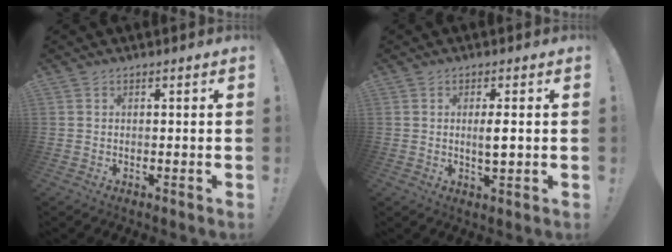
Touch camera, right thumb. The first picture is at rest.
{"total": 3.8, "force": [0.1, 0.9, 3.7], "torque": [-0.054, -0.007, -0.002]}